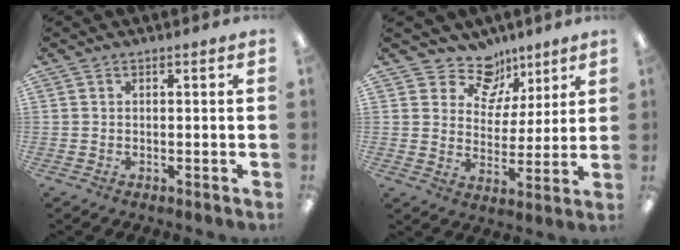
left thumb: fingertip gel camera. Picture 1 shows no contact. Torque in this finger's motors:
{"motor_torque": [-0.10, -0.03, -0.20, -0.28, 0.00]}